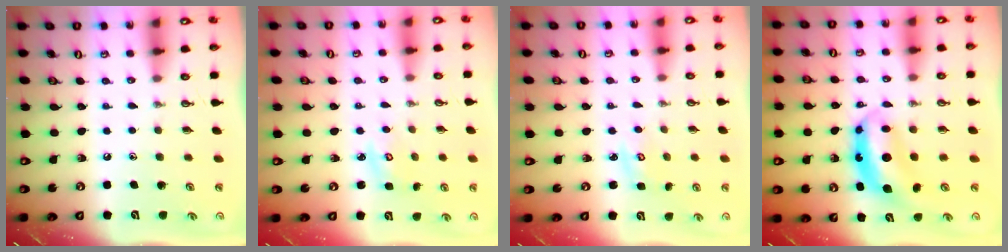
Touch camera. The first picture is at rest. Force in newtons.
{"total": 3.5, "press": 3.5, "slide": 0.4}
{"total": 3.1, "press": 3.0, "slide": 0.4}
{"total": 7.0, "press": 7.0, "slide": 0.8}